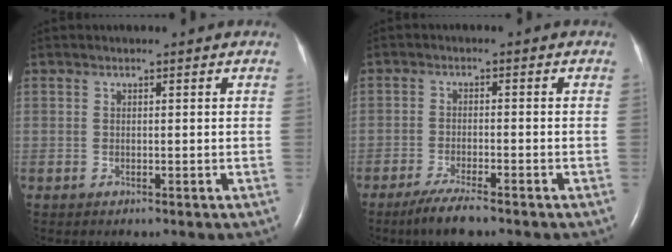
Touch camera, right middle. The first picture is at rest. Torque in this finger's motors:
{"motor_torque": [0.03, -0.04, 0.03, 0.01]}